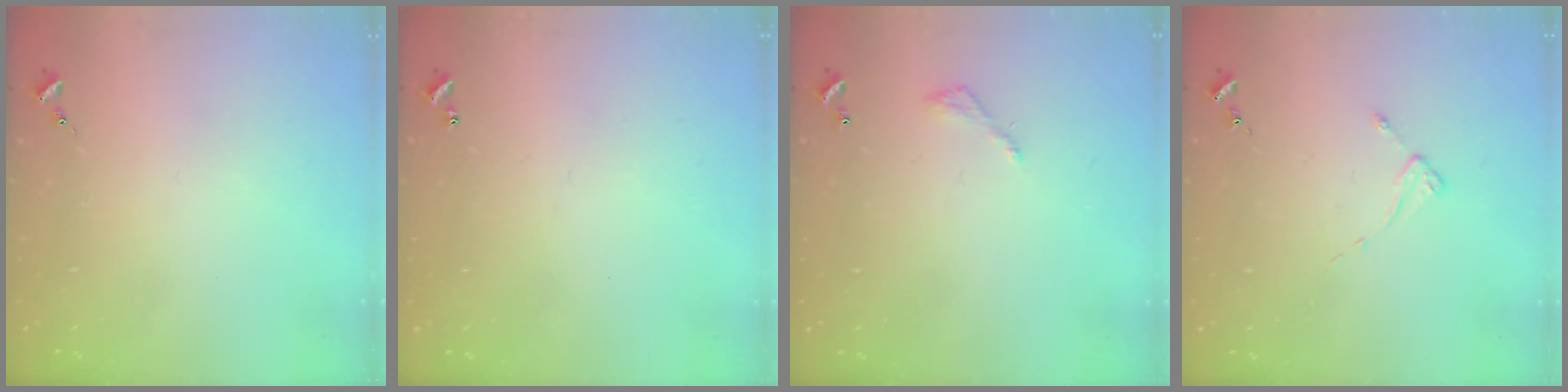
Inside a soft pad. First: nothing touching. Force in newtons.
{"total": 1.0, "press": 1.0, "slide": 0.2}
{"total": 3.2, "press": 3.2, "slide": 0.2}
{"total": 2.0, "press": 2.0, "slide": 0.3}